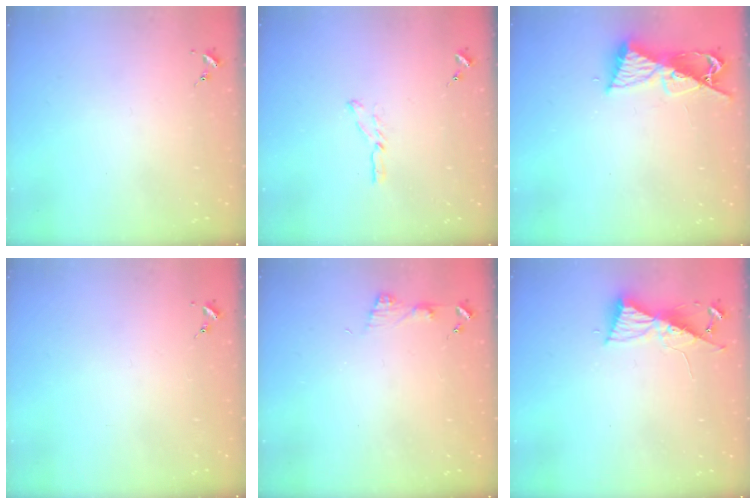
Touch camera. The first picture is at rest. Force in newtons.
{"total": 3.6, "press": 3.6, "slide": 0.3}
{"total": 10.8, "press": 10.7, "slide": 1.1}
{"total": 0.0}
{"total": 5.4, "press": 5.4, "slide": 0.3}
{"total": 9.0, "press": 8.9, "slide": 0.9}